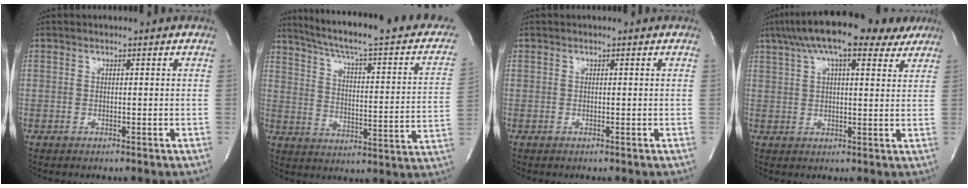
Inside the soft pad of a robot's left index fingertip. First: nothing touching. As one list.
[{"total": 23.7, "force": [18.8, 3.1, 14.0], "torque": [-0.205, -0.020, 0.240]}, {"total": 0.0}, {"total": 16.5, "force": [11.6, 4.7, 10.8], "torque": [-0.194, 0.048, 0.165]}]